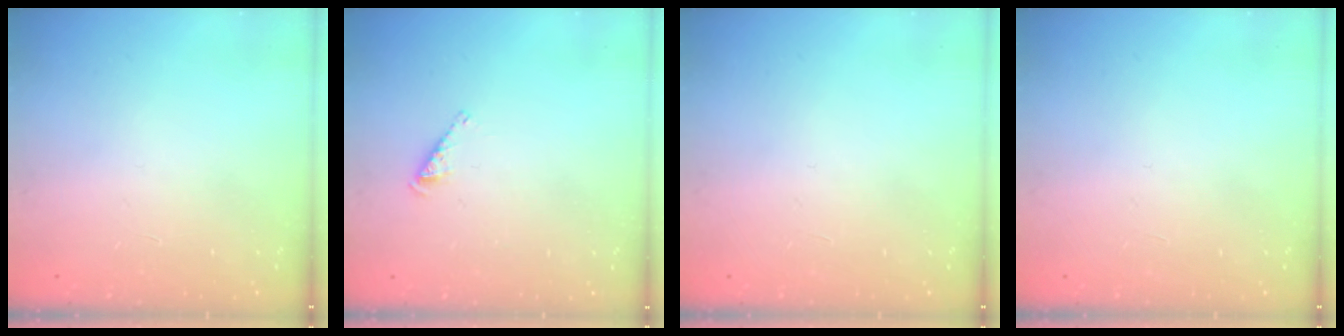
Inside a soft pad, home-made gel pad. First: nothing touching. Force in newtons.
{"total": 2.3, "press": 2.2, "slide": 0.4}
{"total": 0.0}
{"total": 0.0}